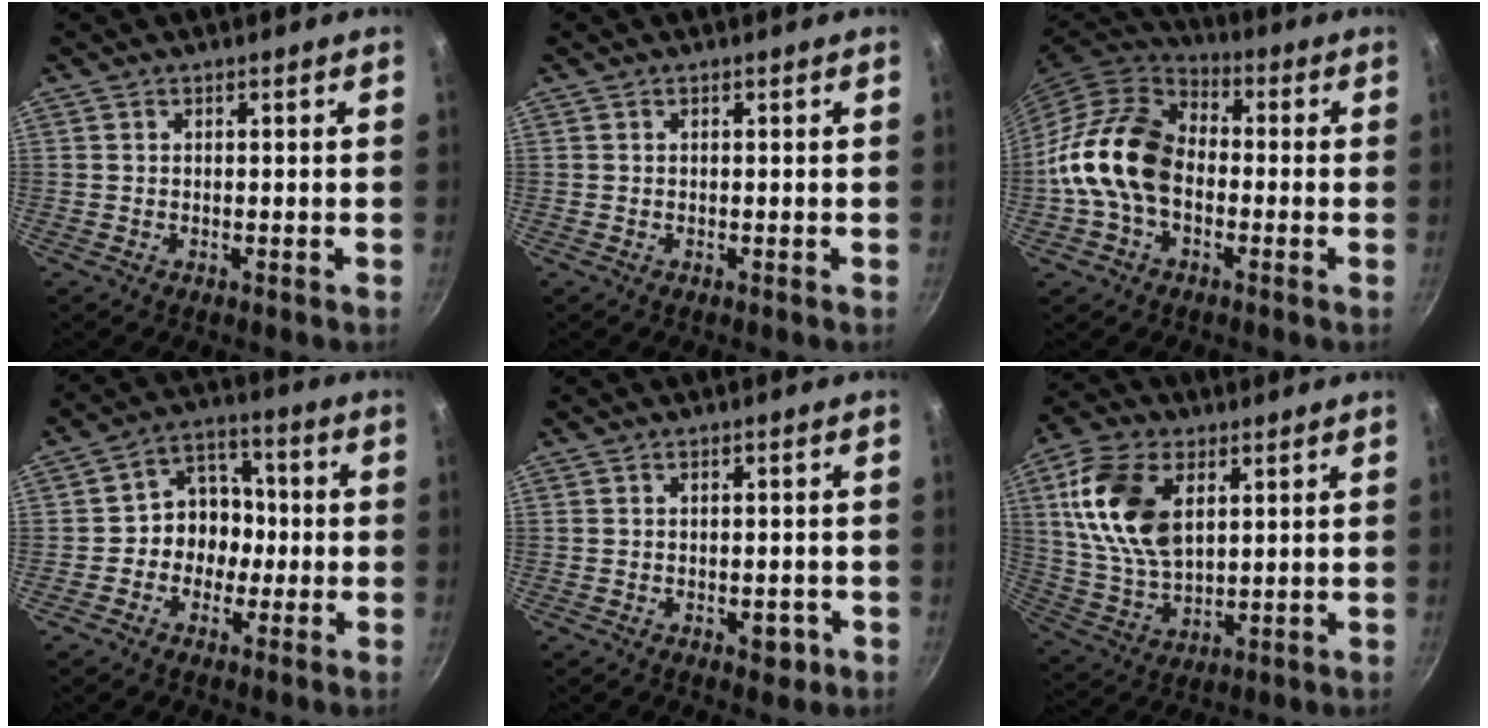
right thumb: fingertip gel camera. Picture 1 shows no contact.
{"total": 0.0}
{"total": 15.5, "force": [-2.1, 11.0, 10.7], "torque": [-0.170, 0.036, -0.055]}
{"total": 8.8, "force": [-1.4, 7.6, 4.1], "torque": [-0.010, 0.031, -0.036]}
{"total": 2.9, "force": [-1.1, 1.8, 2.0], "torque": [-0.013, 0.007, -0.008]}
{"total": 16.0, "force": [4.8, 9.5, 11.9], "torque": [-0.216, -0.010, 0.099]}